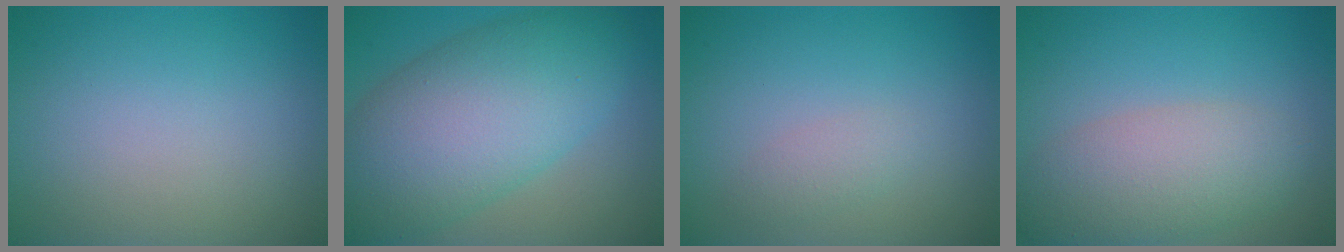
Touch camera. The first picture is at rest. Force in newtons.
{"total": 11.1, "press": 11.0, "slide": 0.3}
{"total": 1.3, "press": 1.3, "slide": 0.0}
{"total": 5.4, "press": 5.4, "slide": 0.3}